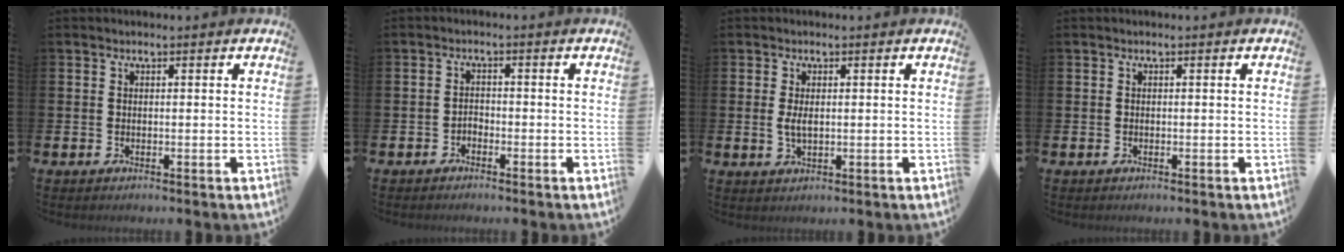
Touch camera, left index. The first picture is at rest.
{"total": 1.3, "force": [-1.1, 0.6, 0.2], "torque": [-0.005, 0.002, -0.025]}
{"total": 2.2, "force": [0.2, 1.0, 1.9], "torque": [-0.029, 0.000, 0.000]}
{"total": 0.0}